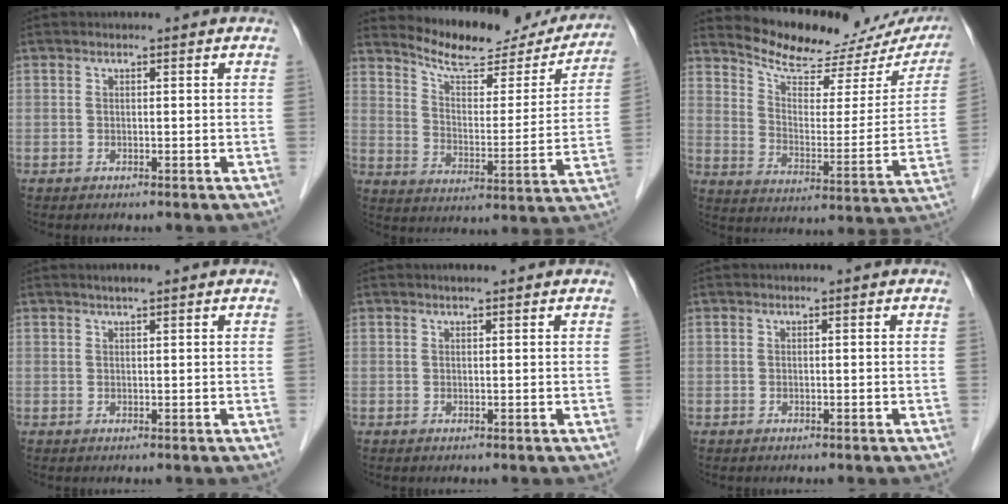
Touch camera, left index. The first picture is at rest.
{"total": 18.5, "force": [17.2, 4.6, 5.2], "torque": [-0.066, -0.026, 0.229]}
{"total": 19.2, "force": [17.5, 5.6, 5.6], "torque": [-0.071, -0.036, 0.226]}
{"total": 1.5, "force": [1.2, 0.1, 0.9], "torque": [-0.019, 0.007, 0.021]}
{"total": 1.1, "force": [1.0, 0.1, 0.6], "torque": [-0.013, 0.007, 0.017]}
{"total": 0.0}